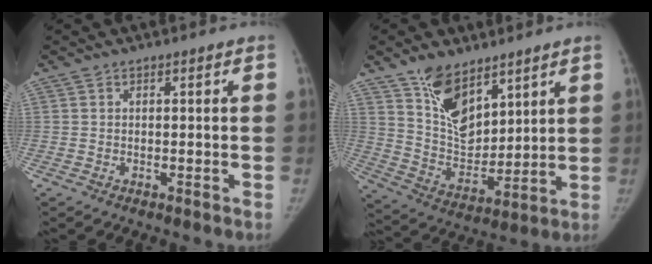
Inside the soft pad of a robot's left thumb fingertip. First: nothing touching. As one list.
[{"total": 13.3, "force": [8.6, 7.1, 7.2], "torque": [-0.087, -0.063, 0.172]}]